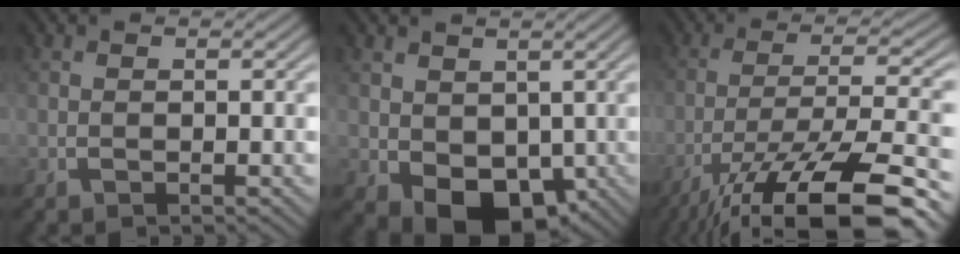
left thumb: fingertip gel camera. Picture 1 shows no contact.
{"total": 7.6, "force": [-1.1, 5.7, 4.9], "torque": [-0.098, -0.025, -0.012]}
{"total": 15.7, "force": [-10.2, 4.0, 11.3], "torque": [-0.206, -0.012, -0.168]}